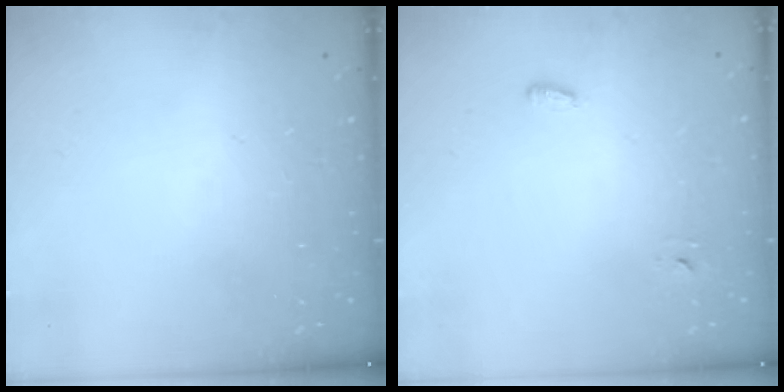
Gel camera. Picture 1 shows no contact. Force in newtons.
{"total": 2.8, "press": 2.7, "slide": 0.6}